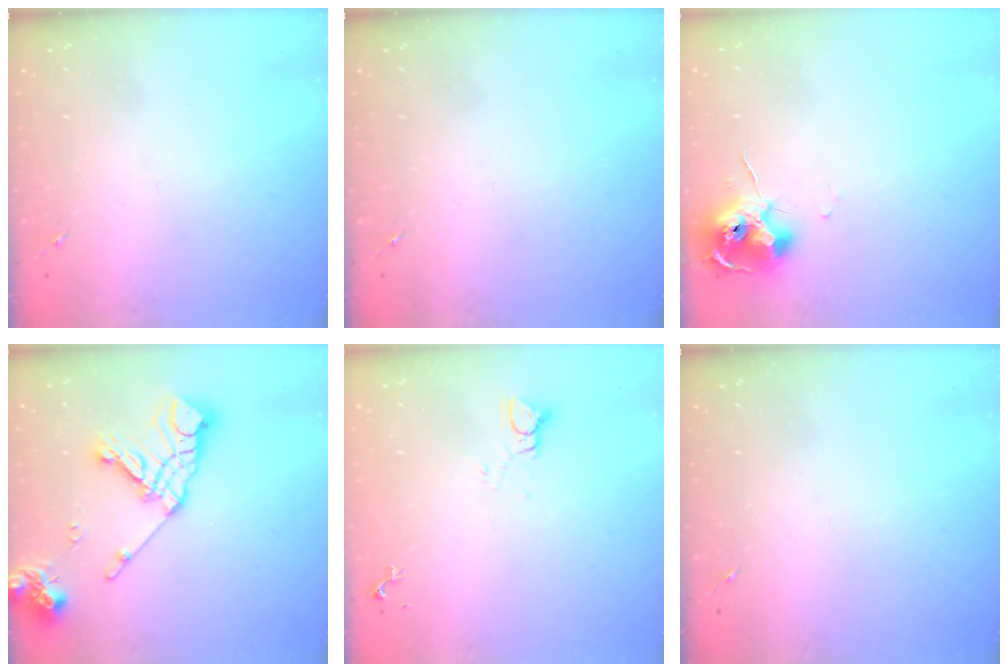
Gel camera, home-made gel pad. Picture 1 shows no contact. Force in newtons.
{"total": 0.0}
{"total": 10.4, "press": 10.3, "slide": 0.7}
{"total": 16.5, "press": 16.4, "slide": 2.2}
{"total": 3.0, "press": 3.0, "slide": 0.2}
{"total": 0.0}